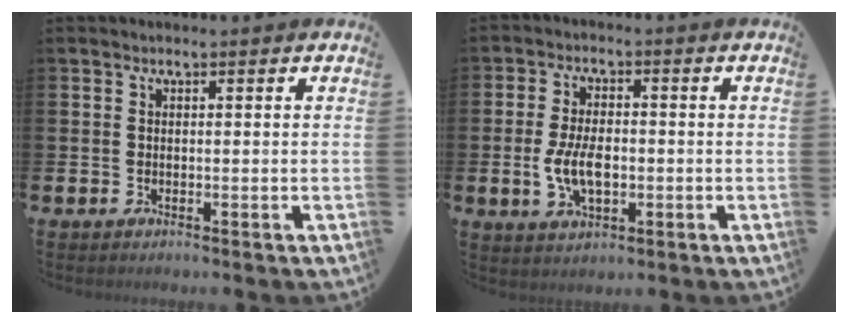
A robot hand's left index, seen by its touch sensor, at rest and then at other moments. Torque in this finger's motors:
{"motor_torque": [0.71, 0.29, 0.81, 0.10]}